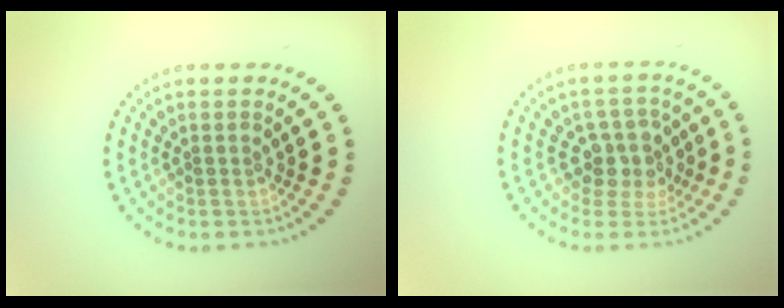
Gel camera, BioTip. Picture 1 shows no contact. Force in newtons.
{"total": 3.0, "press": 2.4, "slide": 1.8}